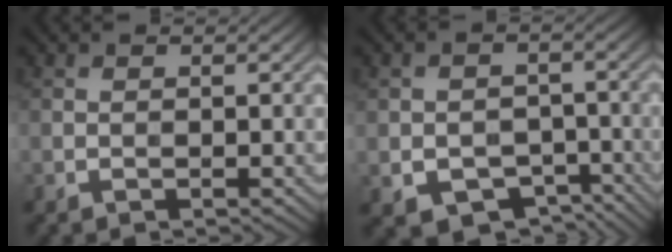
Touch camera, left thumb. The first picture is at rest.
{"total": 6.9, "force": [-3.0, 5.2, 3.4], "torque": [-0.066, -0.017, -0.038]}